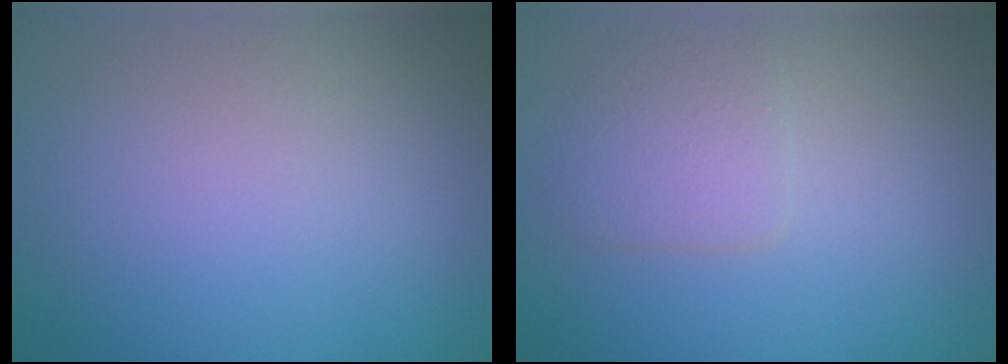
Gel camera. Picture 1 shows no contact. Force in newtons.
{"total": 2.5, "press": 2.5, "slide": 0.1}